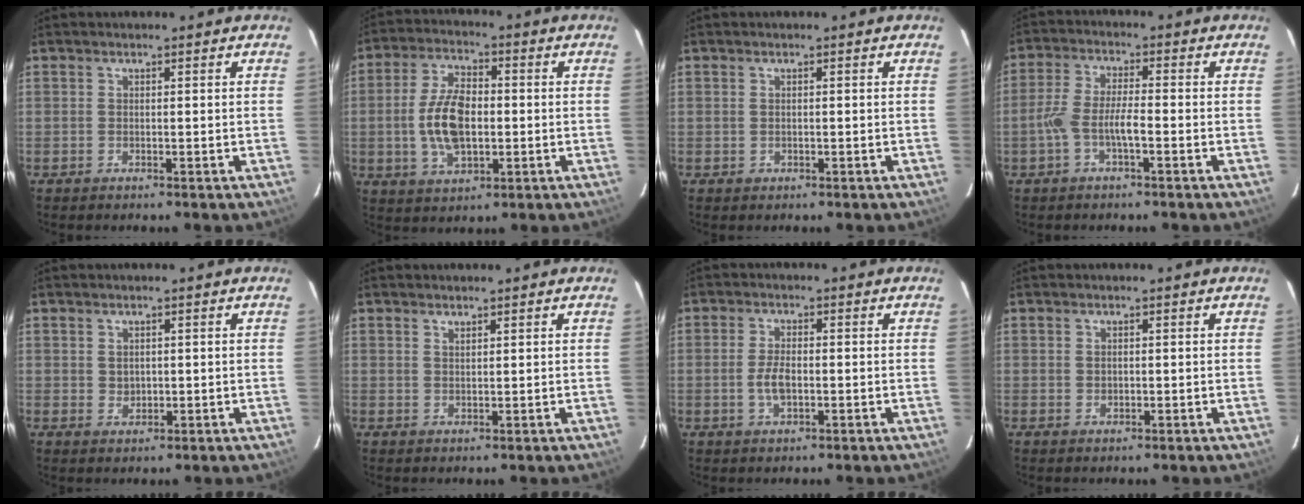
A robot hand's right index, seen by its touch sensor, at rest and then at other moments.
{"total": 11.0, "force": [-1.0, 6.0, 9.2], "torque": [-0.181, 0.006, -0.013]}
{"total": 0.6, "force": [-0.1, 0.5, 0.1], "torque": [0.004, 0.001, 0.001]}
{"total": 5.2, "force": [-2.2, 1.1, 4.6], "torque": [-0.104, 0.009, -0.043]}
{"total": 1.7, "force": [0.4, 1.5, 0.6], "torque": [-0.006, 0.004, 0.011]}
{"total": 1.1, "force": [1.0, 0.3, 0.5], "torque": [-0.006, 0.000, 0.018]}
{"total": 3.9, "force": [-0.9, 1.9, 3.3], "torque": [-0.068, 0.000, -0.013]}
{"total": 0.7, "force": [0.1, 0.7, 0.3], "torque": [-0.001, 0.002, 0.003]}